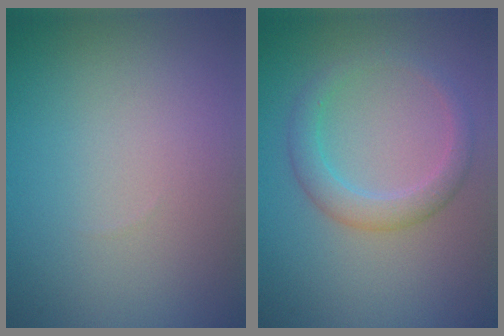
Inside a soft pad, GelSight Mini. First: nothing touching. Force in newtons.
{"total": 2.8, "press": 2.8, "slide": 0.2}